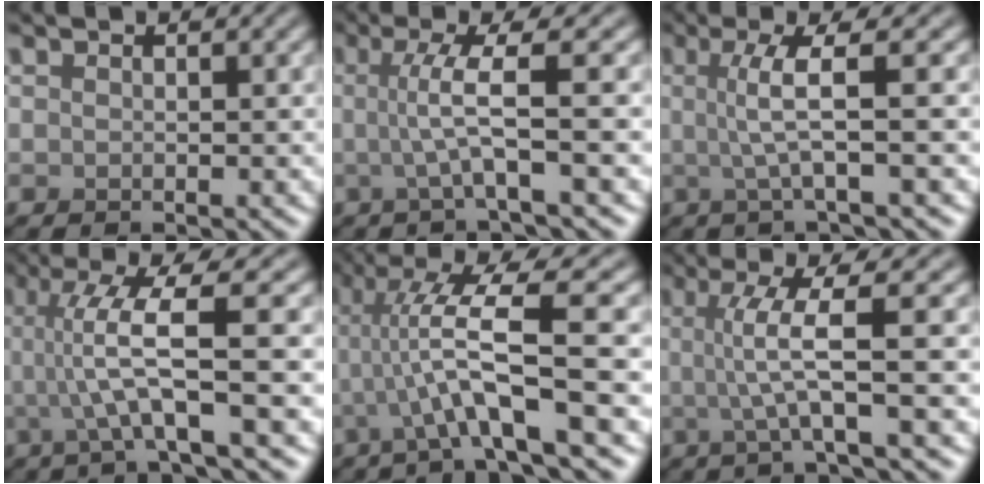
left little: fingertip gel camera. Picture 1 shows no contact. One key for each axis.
{"total": 4.4, "fx": 0.0, "fy": 0.6, "fz": 4.3, "tx": -0.075, "ty": 0.000, "tz": -0.006}
{"total": 4.3, "fx": 0.4, "fy": 0.6, "fz": 4.2, "tx": -0.076, "ty": 0.005, "tz": 0.003}
{"total": 6.4, "fx": 0.2, "fy": 0.9, "fz": 6.4, "tx": -0.114, "ty": 0.004, "tz": 0.003}
{"total": 8.0, "fx": -0.4, "fy": 1.0, "fz": 7.9, "tx": -0.134, "ty": 0.011, "tz": -0.011}
{"total": 5.1, "fx": 0.3, "fy": 0.7, "fz": 5.1, "tx": -0.092, "ty": 0.002, "tz": 0.001}